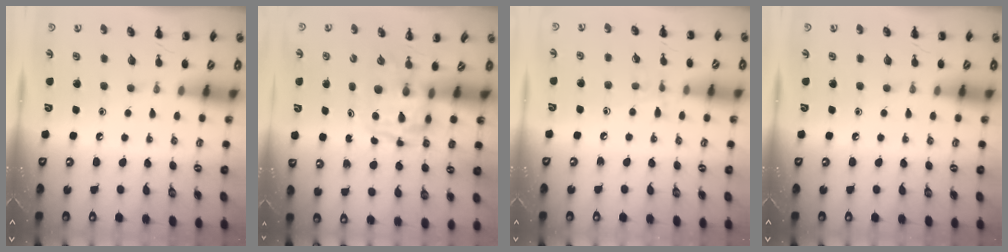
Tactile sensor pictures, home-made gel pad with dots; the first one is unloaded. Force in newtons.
{"total": 3.4, "press": 3.4, "slide": 0.6}
{"total": 6.5, "press": 6.2, "slide": 2.2}
{"total": 0.0}